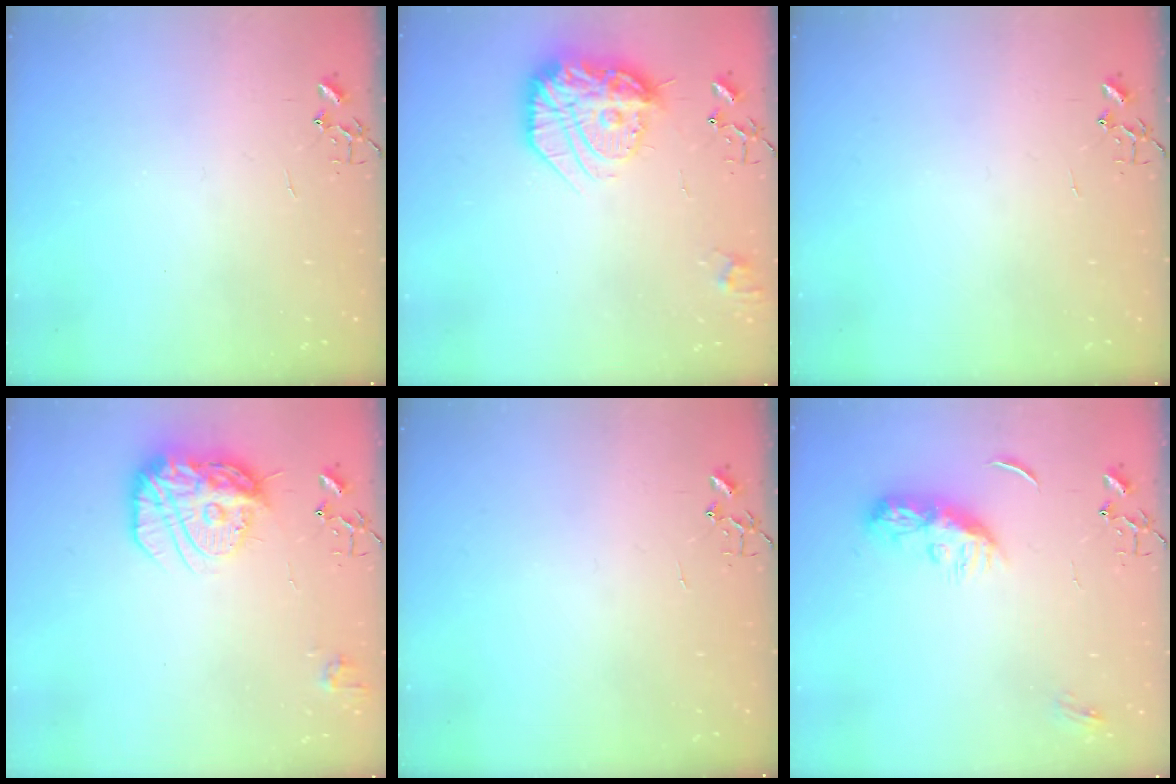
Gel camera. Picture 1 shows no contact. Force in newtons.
{"total": 22.1, "press": 22.0, "slide": 2.1}
{"total": 0.0}
{"total": 16.5, "press": 16.4, "slide": 1.4}
{"total": 0.0}
{"total": 9.4, "press": 9.4, "slide": 0.2}